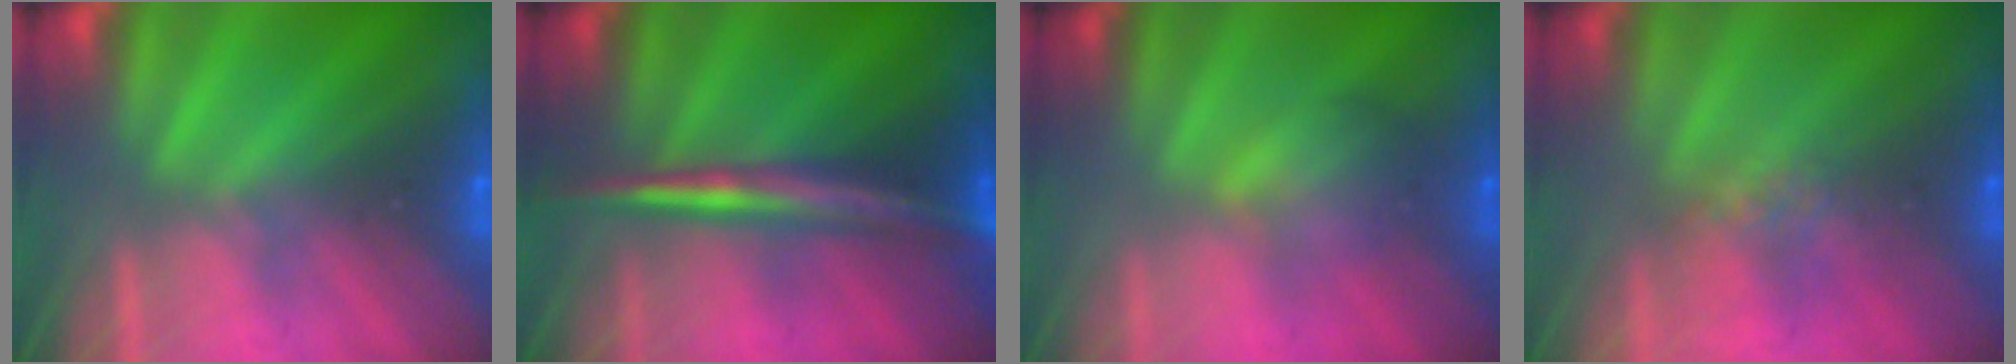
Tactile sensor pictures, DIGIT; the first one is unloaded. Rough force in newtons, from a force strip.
{"total": 2.9}
{"total": 2.1}
{"total": 4.5}